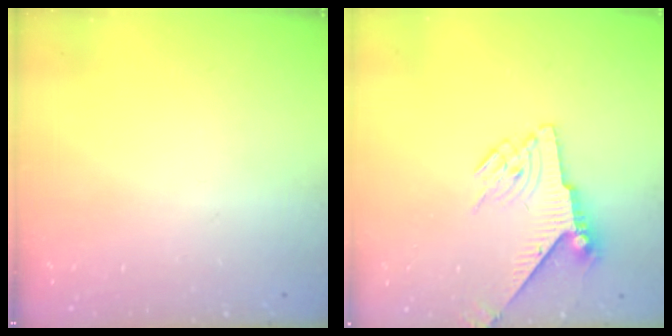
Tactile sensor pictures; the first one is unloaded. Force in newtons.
{"total": 7.0, "press": 6.9, "slide": 1.1}